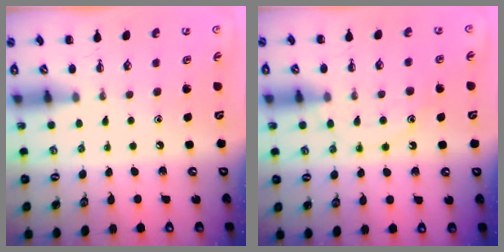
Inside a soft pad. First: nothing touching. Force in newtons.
{"total": 11.2, "press": 11.2, "slide": 0.6}